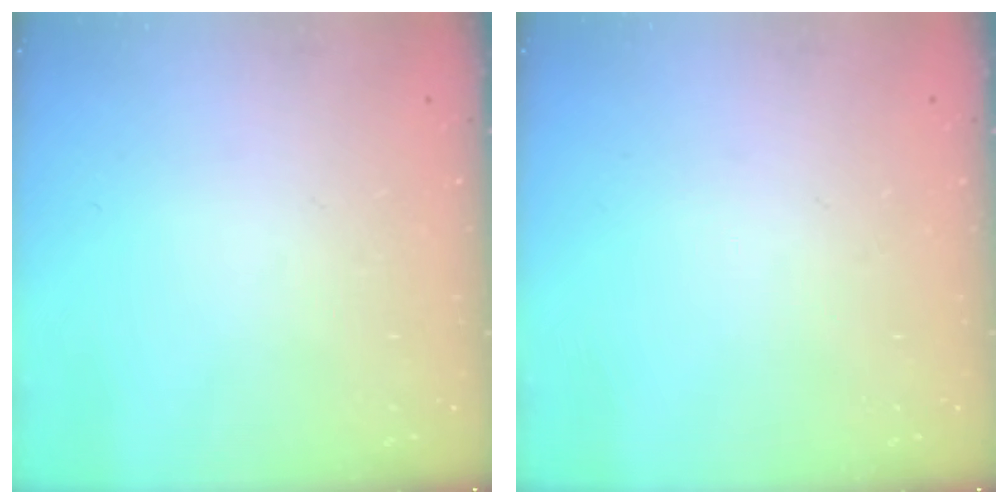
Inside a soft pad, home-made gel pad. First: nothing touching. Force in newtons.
{"total": 0.0}